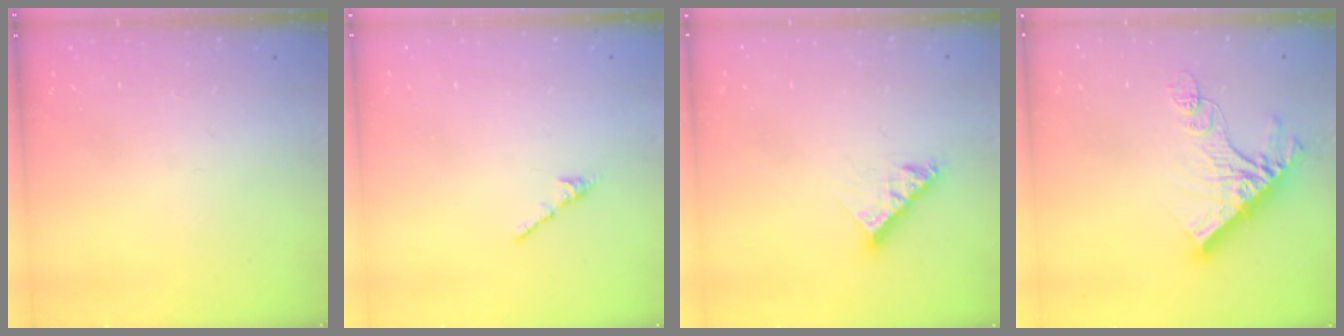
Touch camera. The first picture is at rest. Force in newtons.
{"total": 2.7, "press": 2.7, "slide": 0.7}
{"total": 8.8, "press": 8.7, "slide": 0.8}
{"total": 13.3, "press": 13.3, "slide": 1.1}